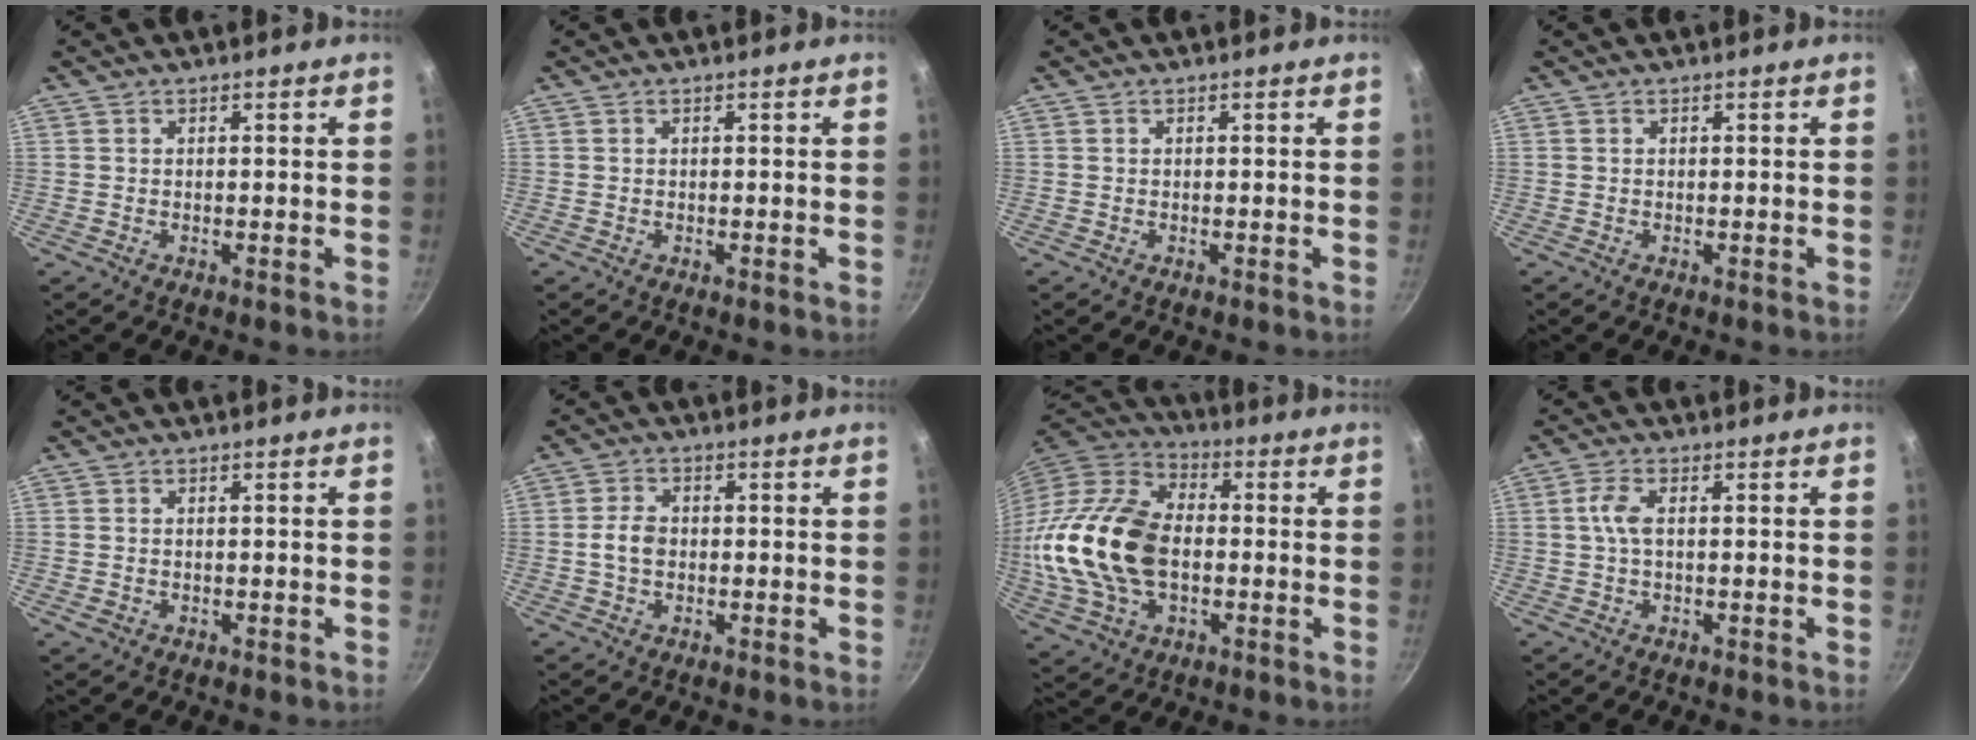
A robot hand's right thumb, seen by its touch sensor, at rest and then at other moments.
{"total": 0.0}
{"total": 0.0}
{"total": 0.0}
{"total": 1.1, "force": [-0.3, 0.9, 0.6], "torque": [-0.009, 0.000, -0.005]}
{"total": 4.0, "force": [-0.4, 2.9, 2.8], "torque": [-0.050, 0.015, -0.012]}
{"total": 22.5, "force": [-1.5, 14.5, 17.2], "torque": [-0.331, 0.029, -0.032]}
{"total": 3.5, "force": [0.2, 1.5, 3.2], "torque": [-0.077, 0.009, 0.000]}